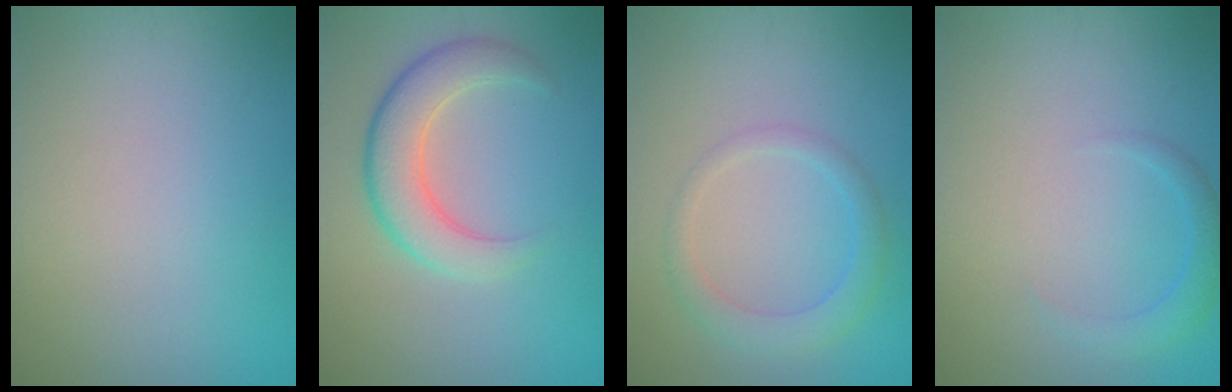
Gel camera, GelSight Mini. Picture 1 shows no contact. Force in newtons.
{"total": 4.7, "press": 4.7, "slide": 0.4}
{"total": 2.6, "press": 2.6, "slide": 0.0}
{"total": 1.8, "press": 1.8, "slide": 0.1}